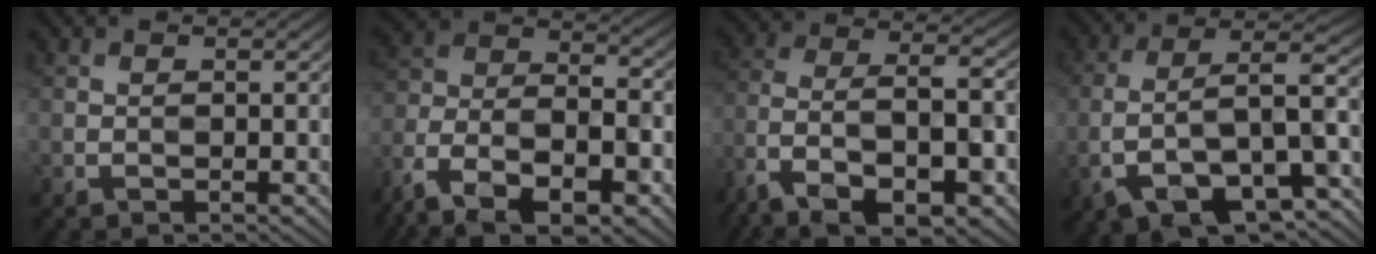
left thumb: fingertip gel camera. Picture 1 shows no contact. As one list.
[{"total": 14.3, "force": [-9.3, 6.3, 8.9], "torque": [-0.200, -0.020, -0.181]}, {"total": 13.9, "force": [-8.4, 5.6, 9.6], "torque": [-0.208, -0.006, -0.151]}, {"total": 14.6, "force": [-5.4, 6.2, 12.0], "torque": [-0.227, -0.003, -0.088]}]